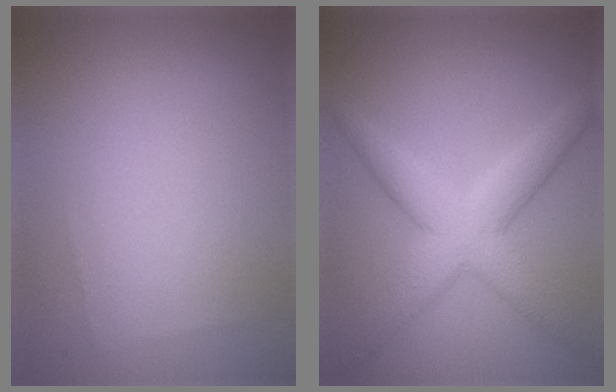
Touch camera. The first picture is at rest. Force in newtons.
{"total": 5.1, "press": 5.1, "slide": 0.2}